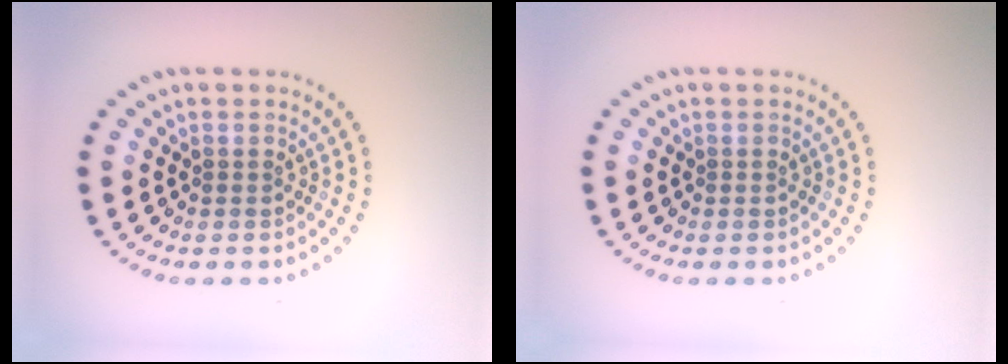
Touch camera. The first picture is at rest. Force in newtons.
{"total": 0.0}